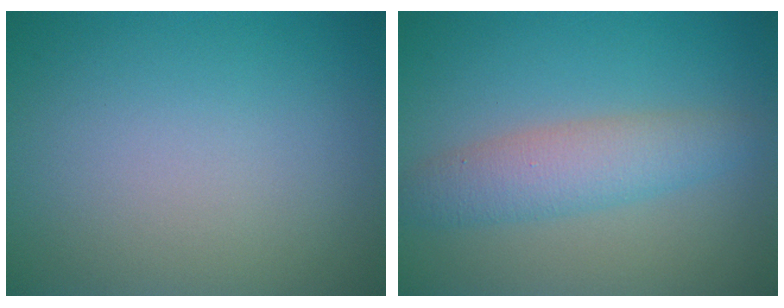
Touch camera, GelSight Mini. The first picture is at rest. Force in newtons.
{"total": 3.8, "press": 3.8, "slide": 0.0}